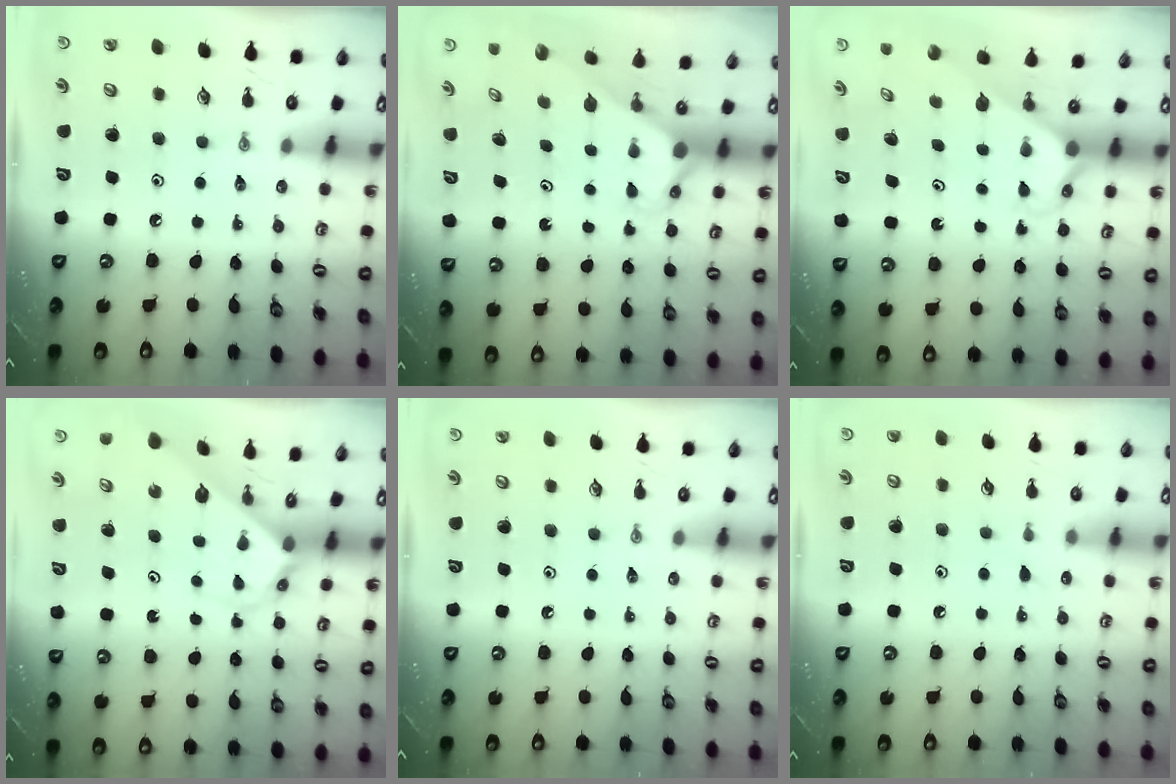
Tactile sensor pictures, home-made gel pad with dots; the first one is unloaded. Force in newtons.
{"total": 2.7, "press": 2.7, "slide": 0.0}
{"total": 2.4, "press": 2.4, "slide": 0.2}
{"total": 2.9, "press": 2.9, "slide": 0.1}
{"total": 0.0}
{"total": 5.9, "press": 5.8, "slide": 0.5}